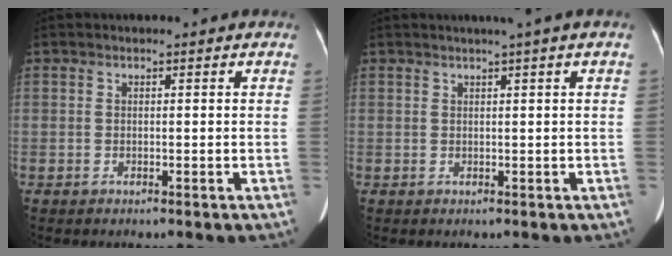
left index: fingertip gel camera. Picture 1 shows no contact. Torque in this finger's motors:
{"motor_torque": [0.30, -0.72, 0.01, 0.03]}